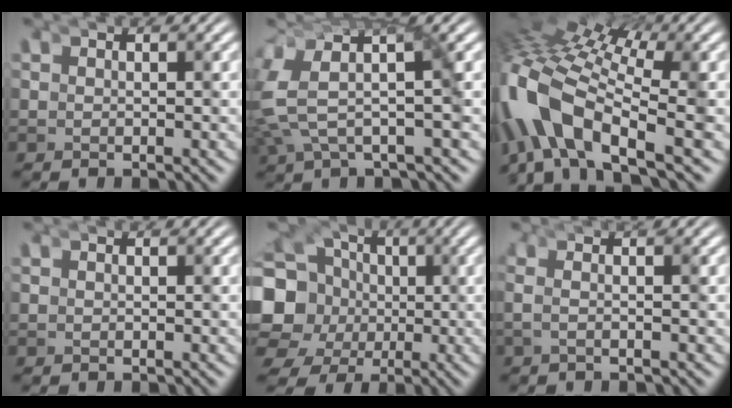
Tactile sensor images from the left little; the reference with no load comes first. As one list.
[{"total": 4.9, "force": [-1.5, 2.7, 3.8], "torque": [-0.098, -0.013, -0.029]}, {"total": 8.5, "force": [-4.3, 5.1, 5.3], "torque": [-0.180, -0.068, -0.048]}, {"total": 0.0}, {"total": 8.5, "force": [-1.3, 7.6, 3.6], "torque": [-0.110, -0.062, -0.011]}, {"total": 1.7, "force": [-0.3, 0.6, 1.6], "torque": [-0.033, 0.008, -0.014]}]